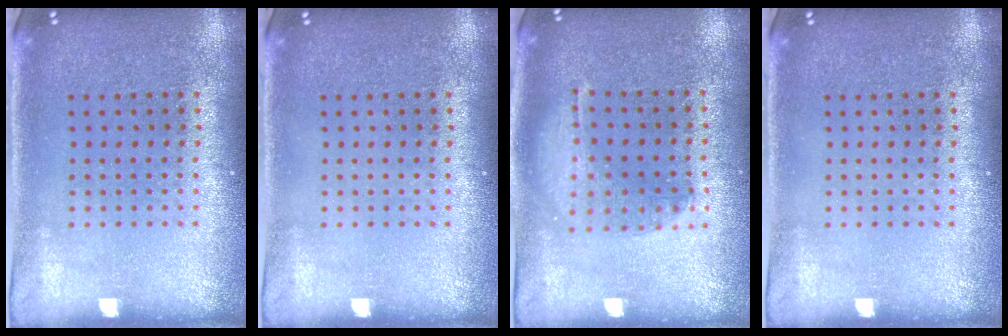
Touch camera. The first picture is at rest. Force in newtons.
{"total": 0.0}
{"total": 1.4, "press": 1.4, "slide": 0.4}
{"total": 0.0}